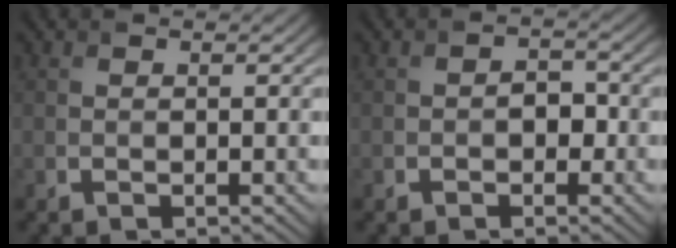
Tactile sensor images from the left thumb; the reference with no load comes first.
{"total": 2.0, "force": [-0.7, 1.3, 1.2], "torque": [-0.024, -0.002, -0.015]}